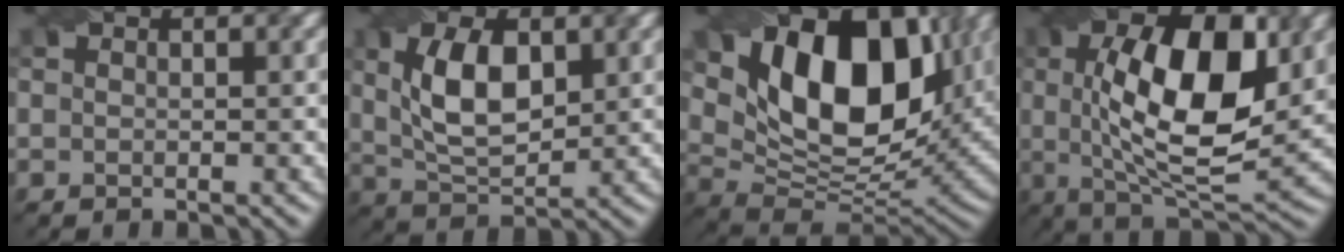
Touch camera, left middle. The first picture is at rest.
{"total": 6.3, "force": [0.9, 3.2, 5.3], "torque": [-0.107, 0.010, 0.024]}
{"total": 14.0, "force": [4.6, 8.0, 10.5], "torque": [-0.177, 0.010, 0.077]}
{"total": 11.7, "force": [1.8, 4.9, 10.5], "torque": [-0.158, 0.009, 0.027]}